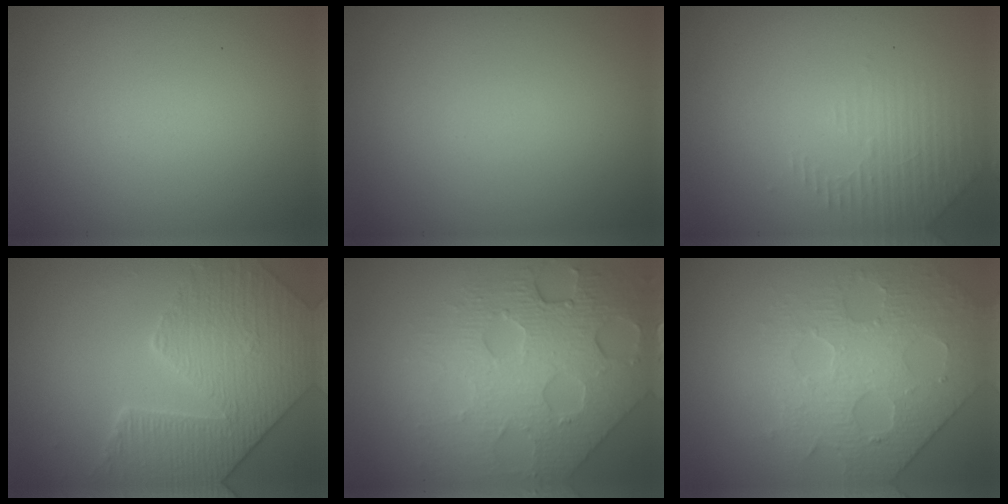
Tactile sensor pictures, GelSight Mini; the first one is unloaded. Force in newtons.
{"total": 0.0}
{"total": 2.3, "press": 2.2, "slide": 0.6}
{"total": 4.8, "press": 4.7, "slide": 0.8}
{"total": 8.1, "press": 5.7, "slide": 5.8}
{"total": 4.2, "press": 4.2, "slide": 0.3}